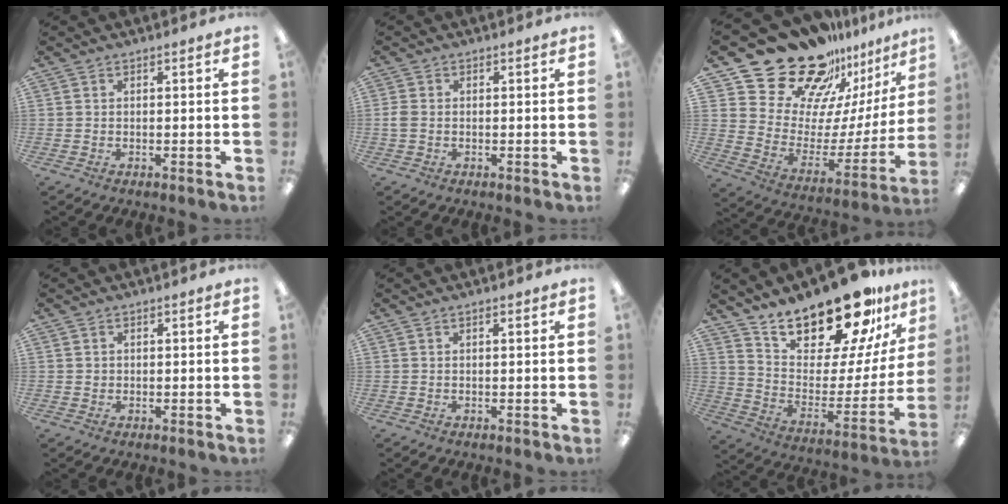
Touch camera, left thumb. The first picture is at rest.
{"total": 2.3, "force": [-0.2, 1.6, 1.7], "torque": [-0.038, 0.003, -0.005]}
{"total": 26.0, "force": [21.1, 12.2, 9.2], "torque": [-0.151, -0.149, 0.392]}
{"total": 0.9, "force": [0.4, 0.8, 0.0], "torque": [-0.001, 0.004, 0.006]}
{"total": 0.6, "force": [0.5, 0.1, 0.3], "torque": [-0.007, 0.001, 0.009]}
{"total": 23.3, "force": [19.6, 7.2, 10.4], "torque": [-0.165, -0.148, 0.334]}